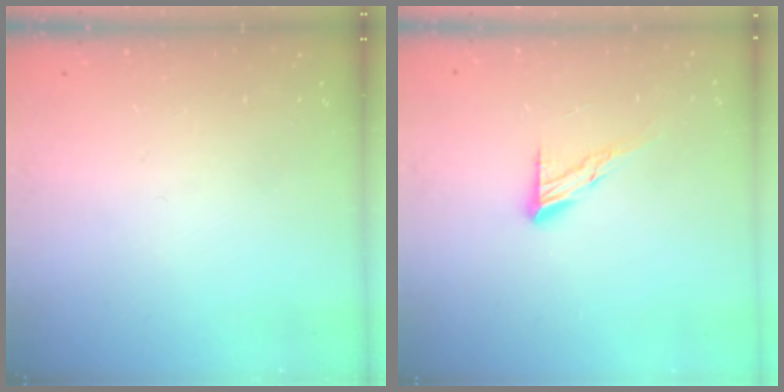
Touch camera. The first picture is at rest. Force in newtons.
{"total": 8.7, "press": 8.7, "slide": 0.7}